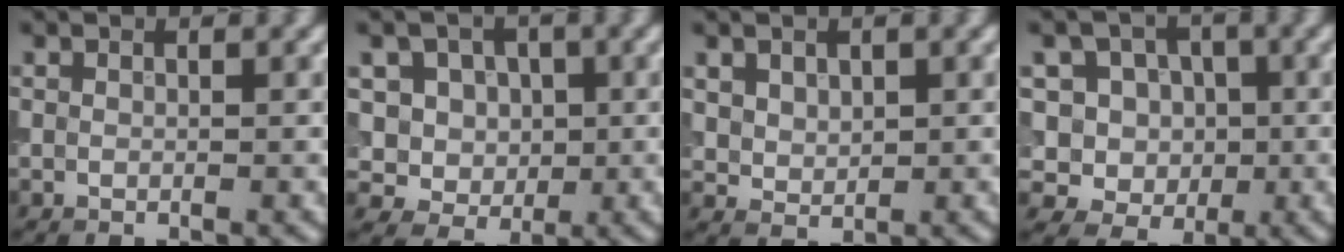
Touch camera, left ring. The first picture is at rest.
{"total": 5.5, "force": [1.6, 4.6, 2.5], "torque": [-0.035, 0.002, 0.019]}
{"total": 2.0, "force": [0.9, 1.5, 1.0], "torque": [-0.023, -0.003, 0.019]}
{"total": 7.3, "force": [1.8, 6.4, 3.1], "torque": [-0.038, 0.014, 0.001]}